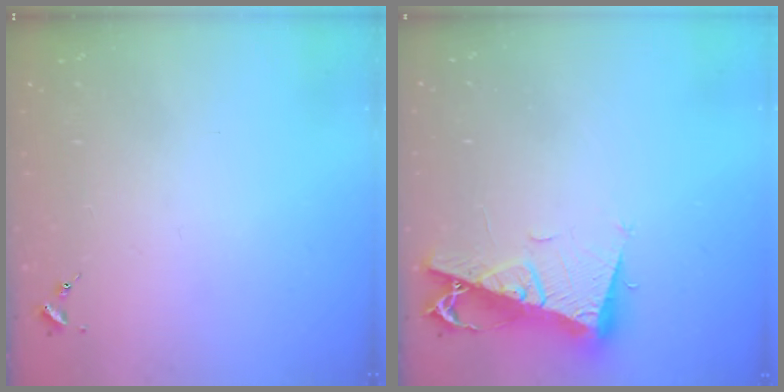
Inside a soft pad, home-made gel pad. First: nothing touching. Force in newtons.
{"total": 10.6, "press": 10.5, "slide": 1.3}